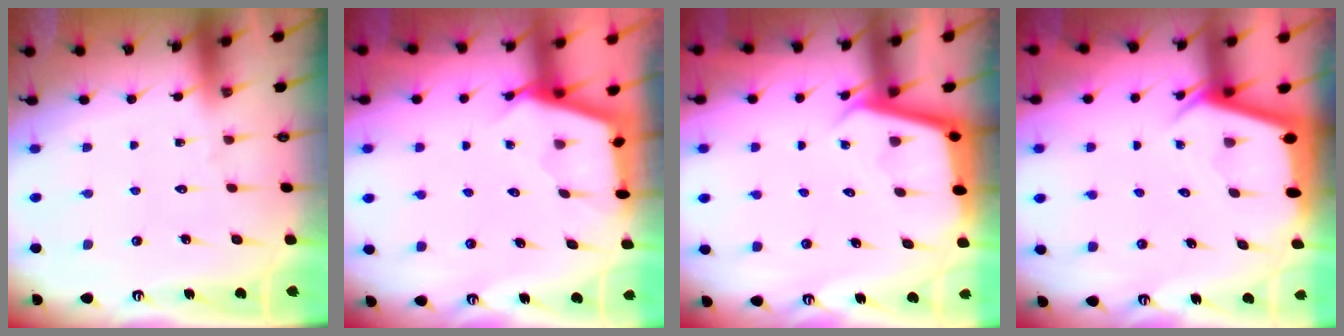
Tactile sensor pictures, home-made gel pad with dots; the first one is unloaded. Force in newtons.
{"total": 2.6, "press": 2.6, "slide": 0.2}
{"total": 3.6, "press": 3.6, "slide": 0.3}
{"total": 2.8, "press": 2.8, "slide": 0.2}